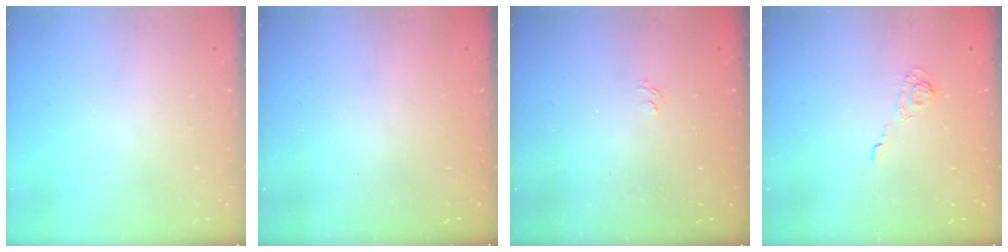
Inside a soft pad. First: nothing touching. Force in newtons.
{"total": 2.4, "press": 2.2, "slide": 0.8}
{"total": 1.4, "press": 0.7, "slide": 1.1}
{"total": 3.2, "press": 2.8, "slide": 1.7}